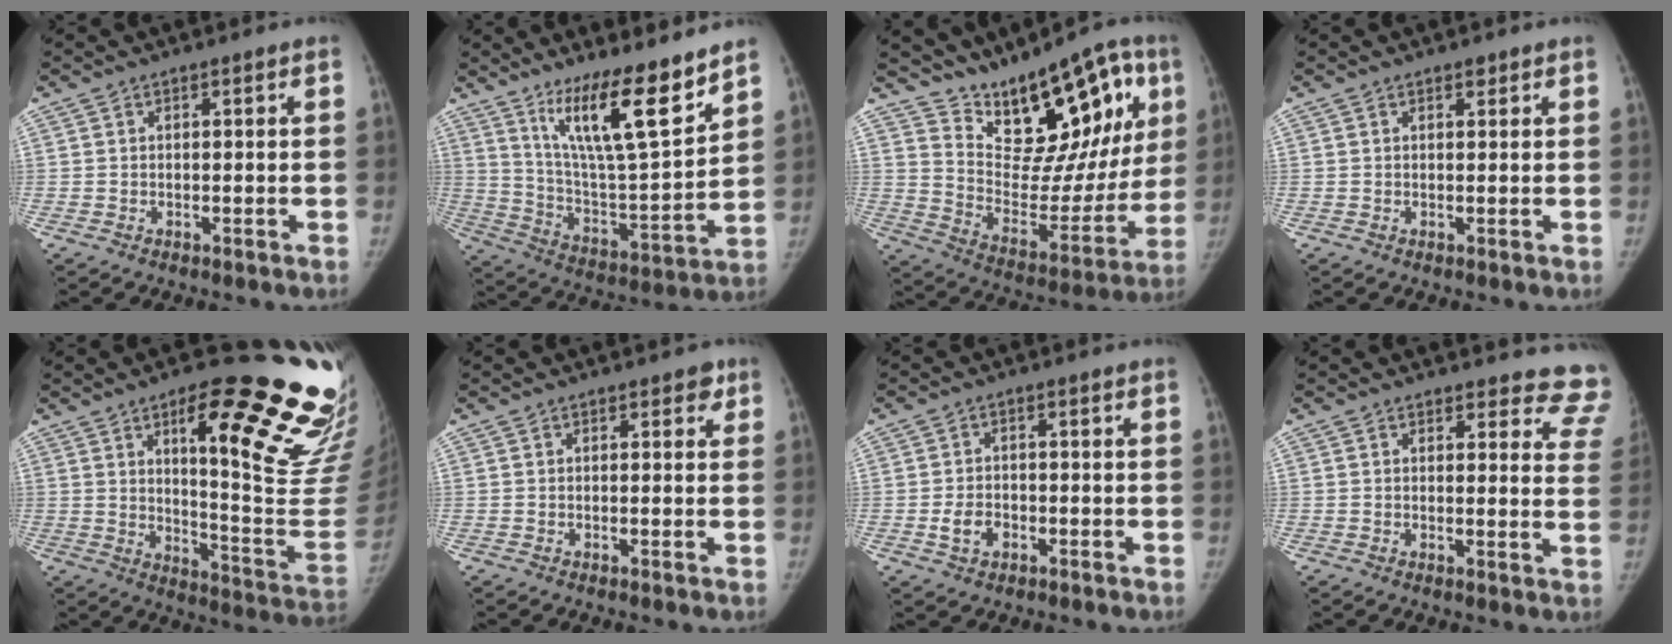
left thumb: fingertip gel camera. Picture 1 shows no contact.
{"total": 17.5, "force": [12.2, 3.1, 12.1], "torque": [-0.179, -0.088, 0.220]}
{"total": 22.2, "force": [13.2, 9.8, 14.9], "torque": [-0.152, -0.060, 0.216]}
{"total": 1.0, "force": [0.7, 0.5, 0.4], "torque": [-0.002, -0.004, 0.008]}
{"total": 29.7, "force": [13.9, 7.8, 25.1], "torque": [-0.226, -0.051, 0.206]}
{"total": 1.7, "force": [0.9, 1.1, 0.9], "torque": [0.008, 0.000, 0.005]}
{"total": 3.9, "force": [-1.3, 2.8, 2.4], "torque": [-0.039, 0.011, -0.021]}
{"total": 11.4, "force": [10.9, 3.4, 0.4], "torque": [0.055, -0.093, 0.079]}